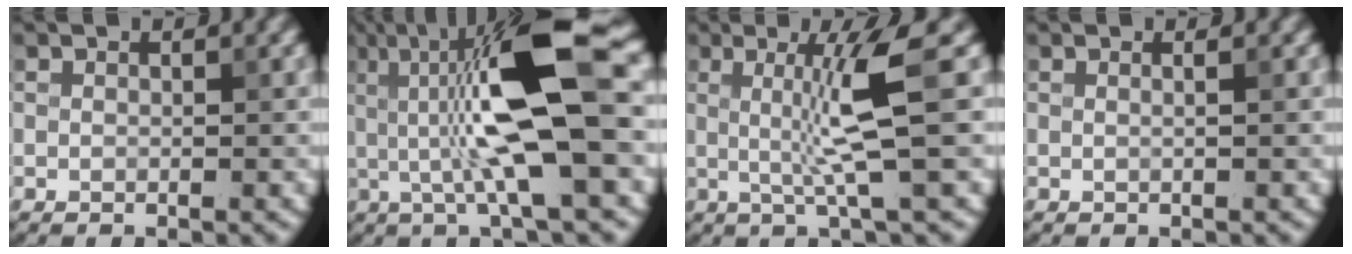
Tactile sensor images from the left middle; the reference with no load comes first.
{"total": 11.4, "force": [1.5, 2.7, 11.0], "torque": [-0.192, 0.005, 0.025]}
{"total": 5.3, "force": [0.5, 0.4, 5.3], "torque": [-0.096, 0.001, 0.011]}
{"total": 1.0, "force": [0.2, 0.5, 0.9], "torque": [-0.007, 0.000, -0.008]}